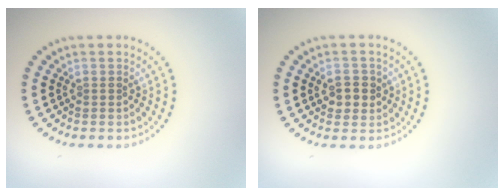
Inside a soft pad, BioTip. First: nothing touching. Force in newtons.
{"total": 2.4, "press": 2.3, "slide": 0.5}